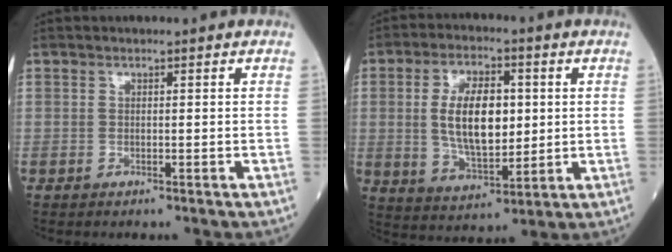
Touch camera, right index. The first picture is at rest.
{"total": 11.2, "force": [1.2, 5.0, 10.0], "torque": [-0.195, 0.005, 0.026]}